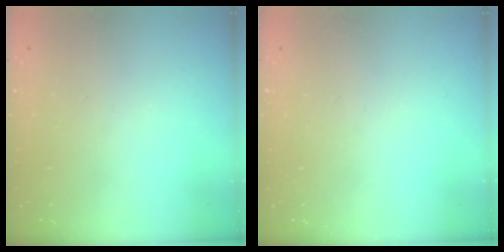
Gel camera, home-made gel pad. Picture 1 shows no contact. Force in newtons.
{"total": 0.0}